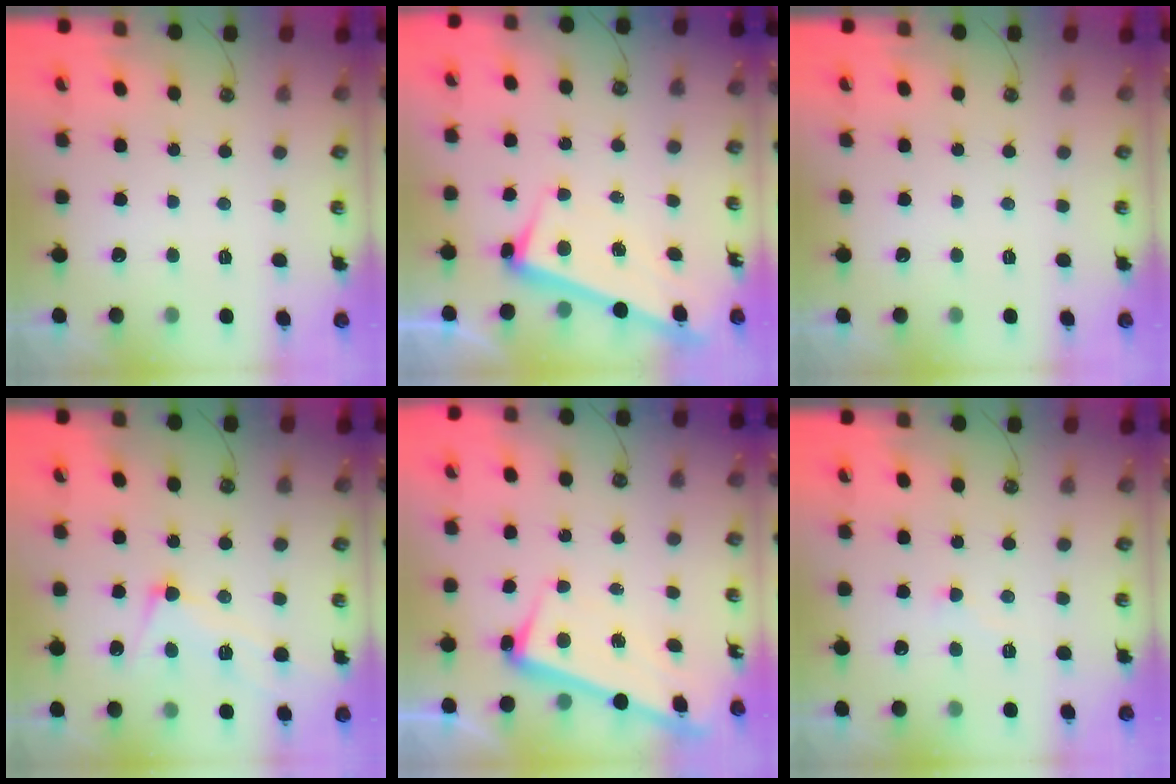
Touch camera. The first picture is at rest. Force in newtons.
{"total": 2.8, "press": 2.7, "slide": 0.7}
{"total": 0.0}
{"total": 2.5, "press": 2.2, "slide": 1.1}
{"total": 2.4, "press": 2.3, "slide": 0.9}
{"total": 2.9, "press": 2.9, "slide": 0.5}